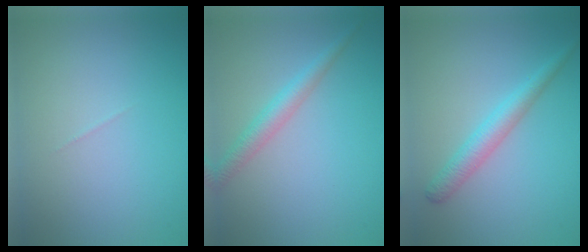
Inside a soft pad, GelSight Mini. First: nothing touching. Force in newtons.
{"total": 2.5, "press": 2.5, "slide": 0.1}
{"total": 2.7, "press": 2.7, "slide": 0.1}